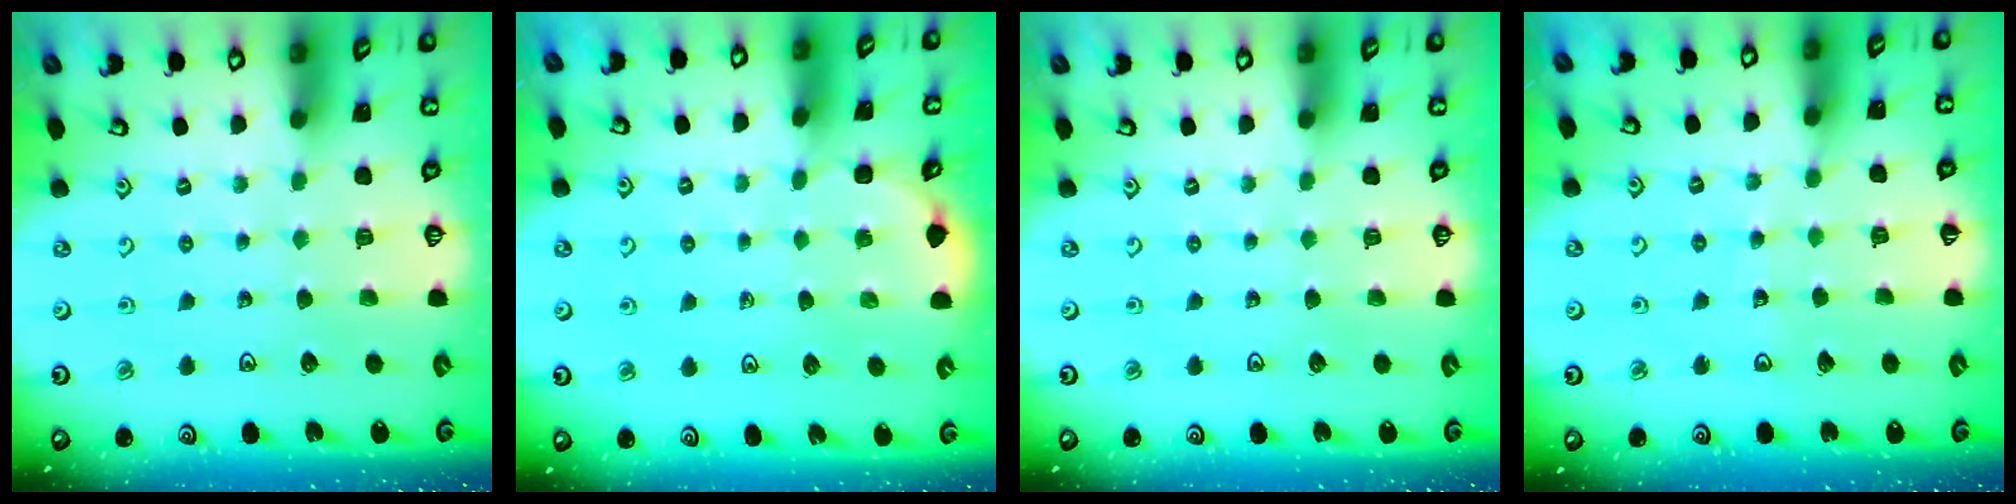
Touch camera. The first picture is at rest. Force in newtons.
{"total": 1.7, "press": 1.6, "slide": 0.1}
{"total": 0.0}
{"total": 3.4, "press": 3.4, "slide": 0.3}